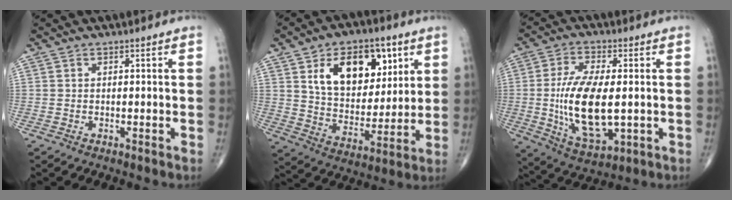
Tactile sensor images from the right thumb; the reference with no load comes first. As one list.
[{"total": 18.7, "force": [7.6, 11.4, 12.8], "torque": [-0.145, -0.028, 0.135]}, {"total": 16.0, "force": [-0.9, 7.1, 14.3], "torque": [-0.268, -0.014, -0.007]}]